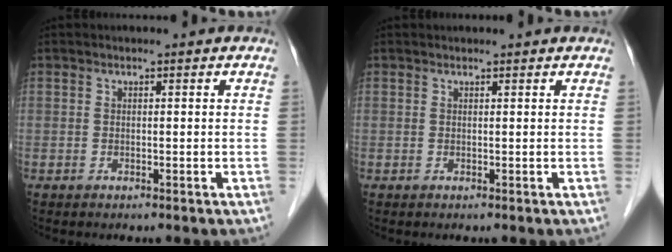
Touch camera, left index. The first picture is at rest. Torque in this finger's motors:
{"motor_torque": [0.18, -0.25, -0.14, 0.00]}